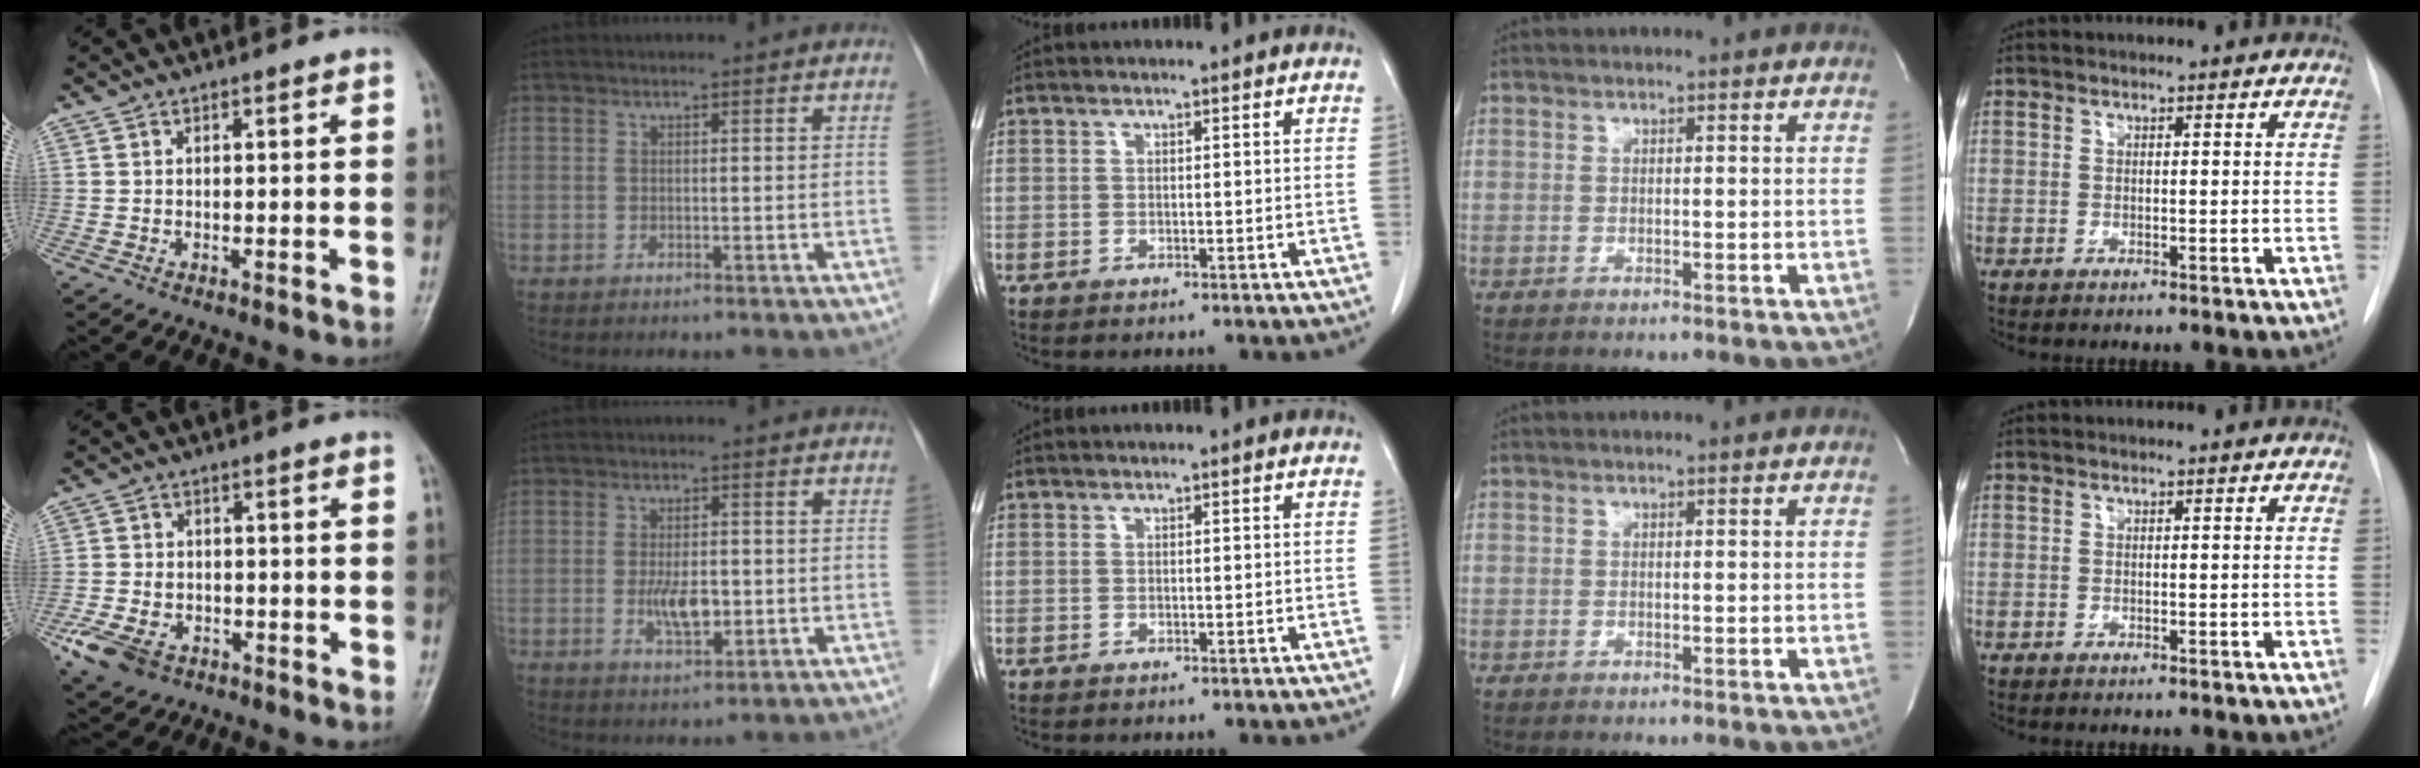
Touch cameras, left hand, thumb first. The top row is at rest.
{"thumb": {"total": 8.3, "force": [-4.2, 5.7, 4.2], "torque": [-0.090, 0.016, -0.071]}, "index": {"total": 4.8, "force": [-1.1, 1.8, 4.3], "torque": [-0.086, -0.004, -0.013]}}